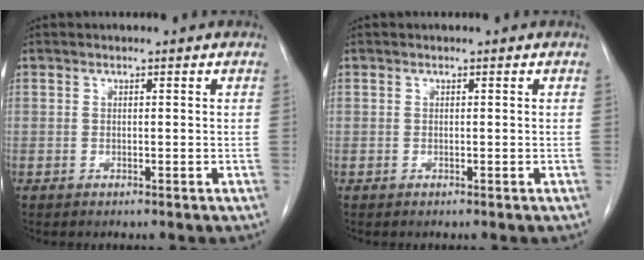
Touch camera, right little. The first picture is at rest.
{"total": 0.0}